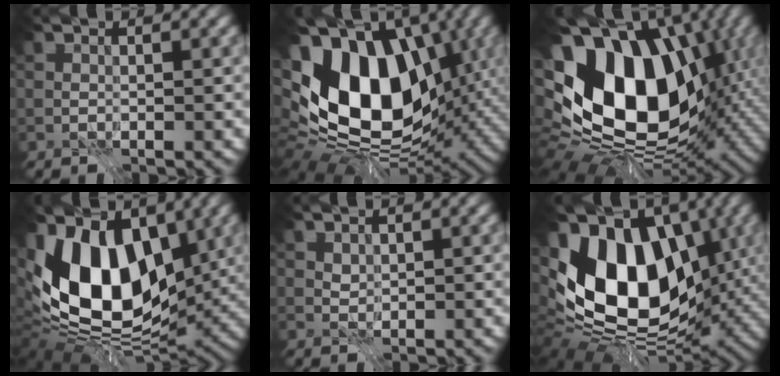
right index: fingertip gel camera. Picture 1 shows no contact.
{"total": 18.0, "force": [0.4, 11.7, 13.7], "torque": [-0.252, -0.012, 0.006]}
{"total": 19.8, "force": [1.2, 13.8, 14.2], "torque": [-0.282, -0.015, 0.043]}
{"total": 14.1, "force": [0.7, 8.9, 10.9], "torque": [-0.190, -0.010, -0.006]}
{"total": 0.8, "force": [0.5, 0.4, 0.4], "torque": [-0.008, -0.002, 0.012]}
{"total": 16.1, "force": [0.2, 10.2, 12.5], "torque": [-0.216, 0.003, -0.017]}